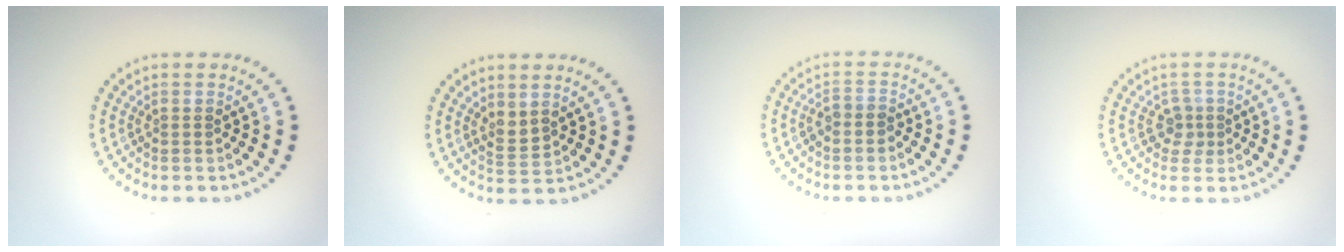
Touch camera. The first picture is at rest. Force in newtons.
{"total": 1.4, "press": 1.2, "slide": 0.8}
{"total": 1.4, "press": 1.2, "slide": 0.6}
{"total": 1.7, "press": 1.3, "slide": 1.1}